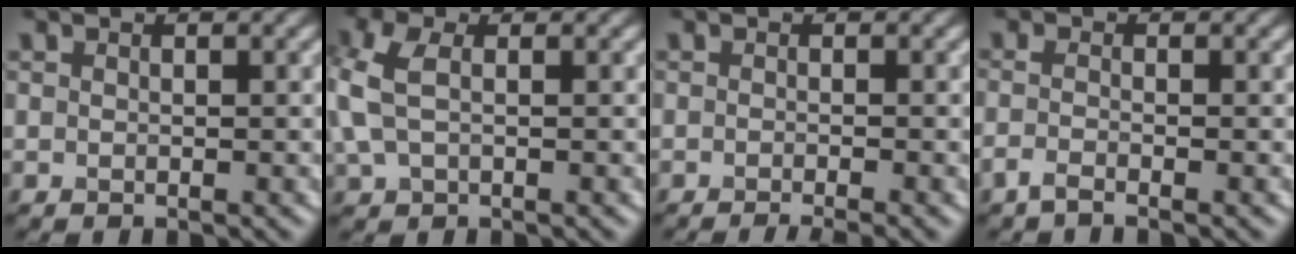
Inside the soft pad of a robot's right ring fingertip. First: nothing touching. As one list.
[{"total": 4.7, "force": [0.5, 3.0, 3.6], "torque": [-0.107, 0.004, 0.007]}, {"total": 2.4, "force": [-1.4, 0.6, 1.9], "torque": [-0.015, -0.004, -0.023]}, {"total": 1.5, "force": [-1.0, 0.3, 1.1], "torque": [-0.026, -0.006, -0.024]}]